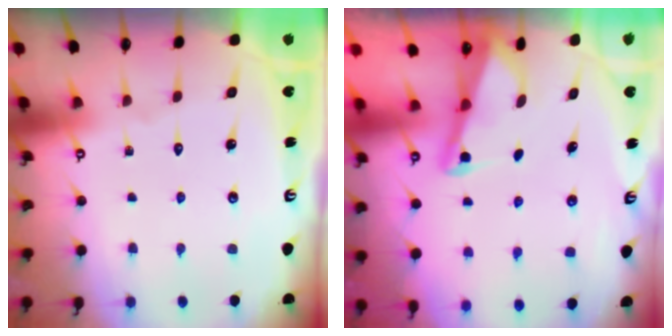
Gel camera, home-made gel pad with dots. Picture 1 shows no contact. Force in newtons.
{"total": 2.1, "press": 2.1, "slide": 0.4}